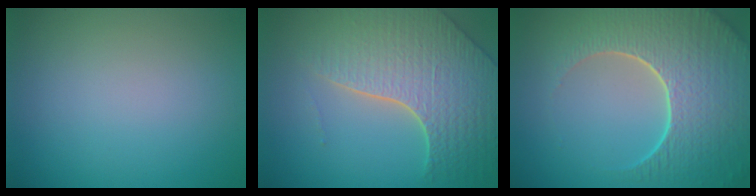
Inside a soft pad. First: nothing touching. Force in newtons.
{"total": 7.2, "press": 5.6, "slide": 4.5}
{"total": 8.8, "press": 6.3, "slide": 6.2}